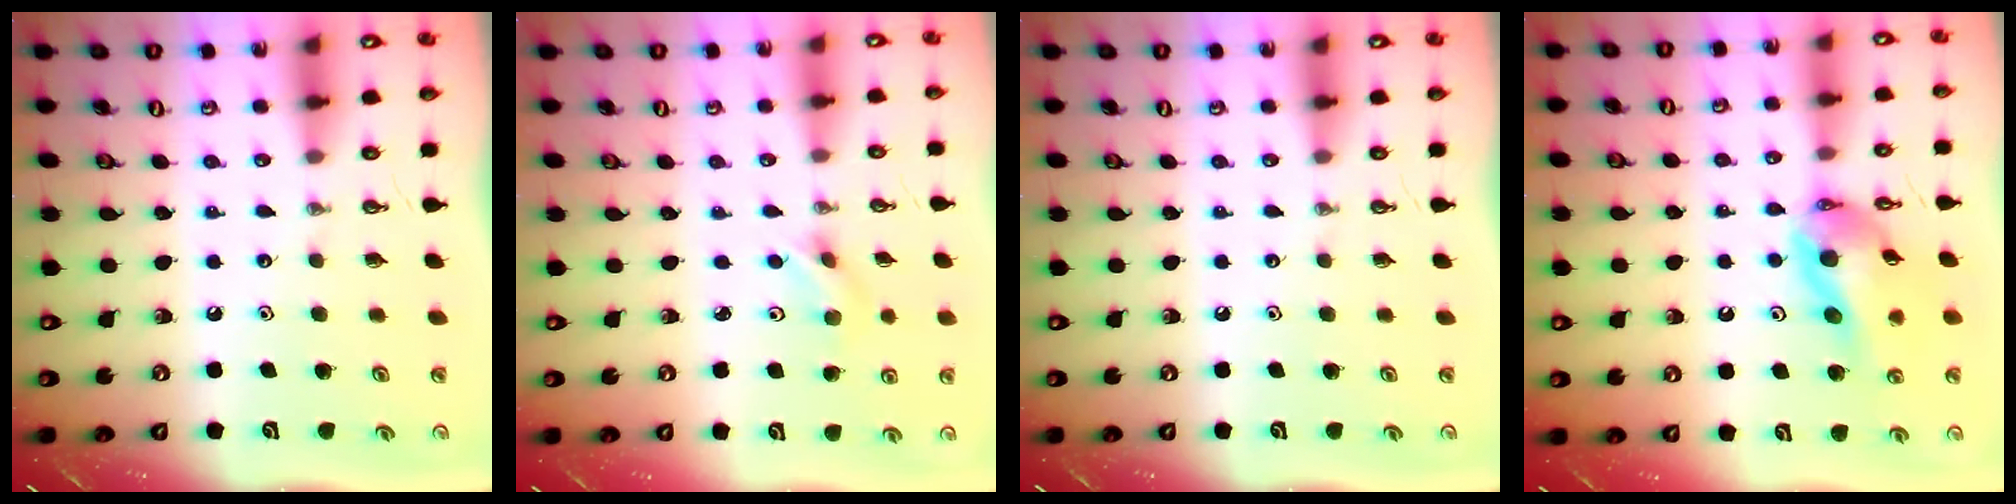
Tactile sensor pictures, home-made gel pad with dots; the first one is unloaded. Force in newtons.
{"total": 2.6, "press": 2.4, "slide": 0.9}
{"total": 0.0}
{"total": 13.3, "press": 13.2, "slide": 1.7}